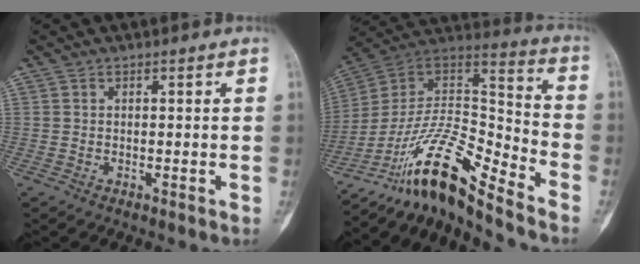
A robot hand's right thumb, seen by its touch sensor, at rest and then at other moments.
{"total": 17.0, "force": [-13.5, 2.9, 9.9], "torque": [-0.168, 0.112, -0.247]}